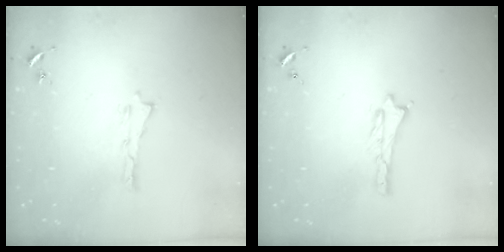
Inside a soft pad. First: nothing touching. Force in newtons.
{"total": 0.0}